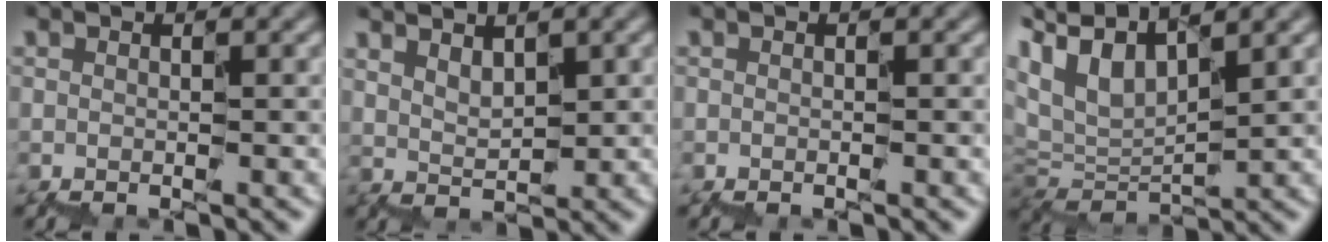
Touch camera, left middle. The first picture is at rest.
{"total": 2.0, "force": [1.9, 0.2, -0.5], "torque": [0.004, 0.002, 0.039]}
{"total": 0.0}
{"total": 6.6, "force": [4.2, 3.1, 4.0], "torque": [-0.097, 0.026, 0.073]}